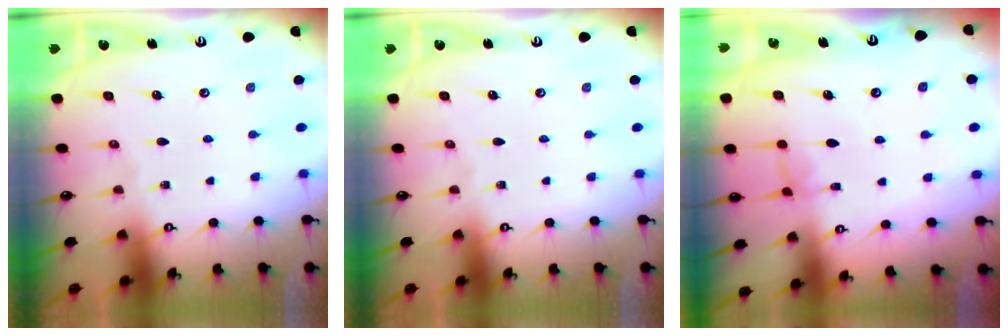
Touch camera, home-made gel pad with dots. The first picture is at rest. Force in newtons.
{"total": 0.0}
{"total": 1.1, "press": 1.0, "slide": 0.5}